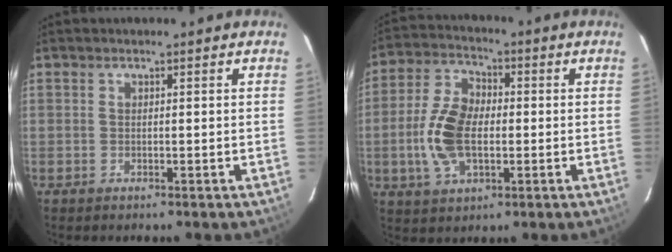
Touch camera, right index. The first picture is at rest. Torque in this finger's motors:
{"motor_torque": [0.43, -0.01, 0.37, 0.13]}